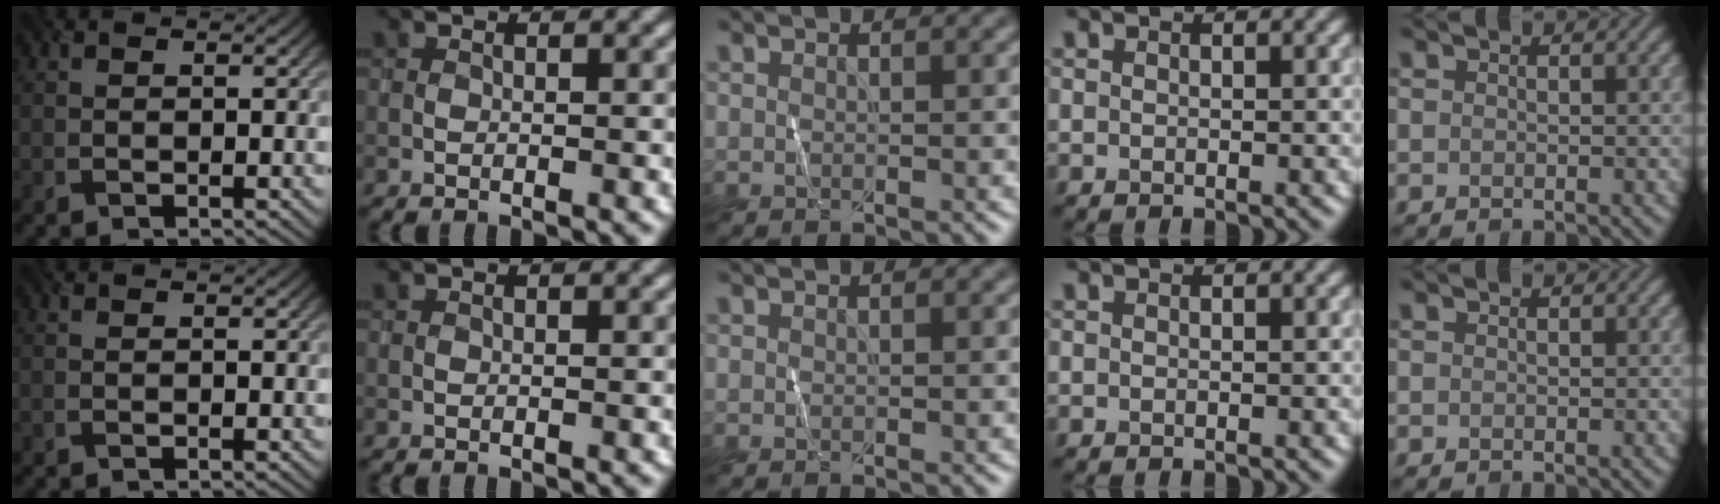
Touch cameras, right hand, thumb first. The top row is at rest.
{}